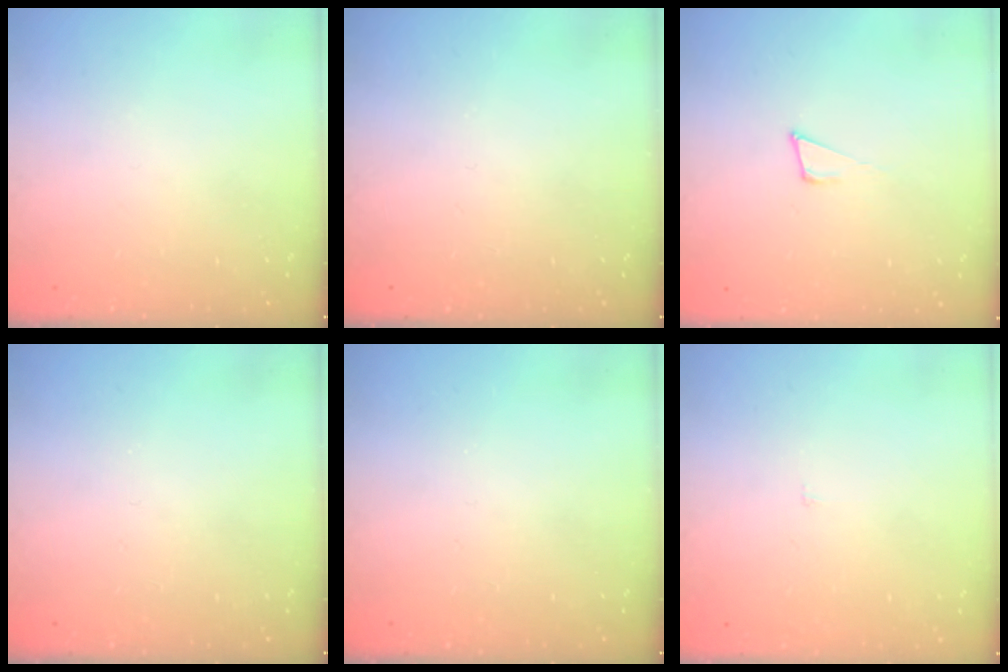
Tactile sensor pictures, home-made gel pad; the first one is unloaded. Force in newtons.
{"total": 0.0}
{"total": 6.3, "press": 6.1, "slide": 1.2}
{"total": 0.0}
{"total": 0.0}
{"total": 1.8, "press": 1.8, "slide": 0.1}